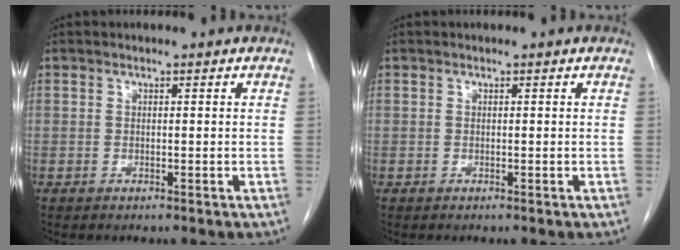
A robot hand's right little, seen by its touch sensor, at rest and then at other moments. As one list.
[{"total": 0.0}]